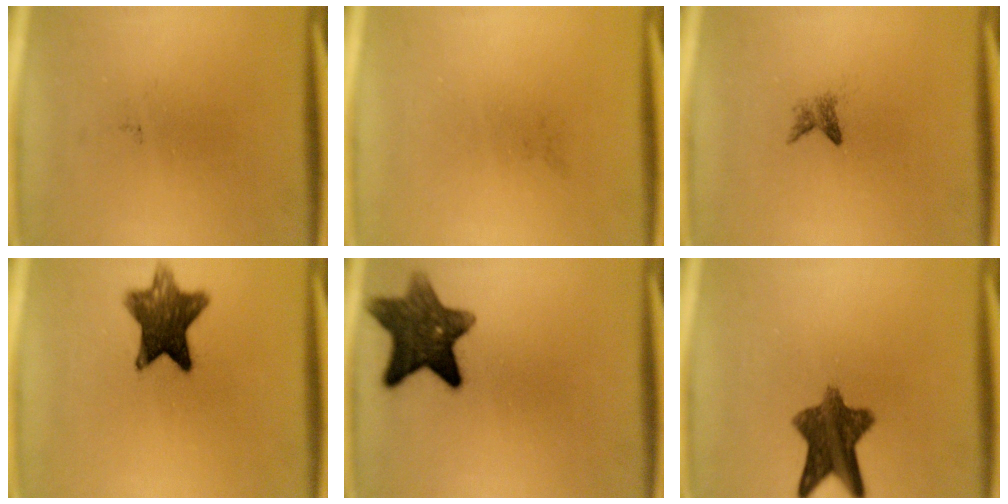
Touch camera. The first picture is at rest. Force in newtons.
{"total": 0.0}
{"total": 1.4}
{"total": 10.0}
{"total": 10.7}
{"total": 9.6}